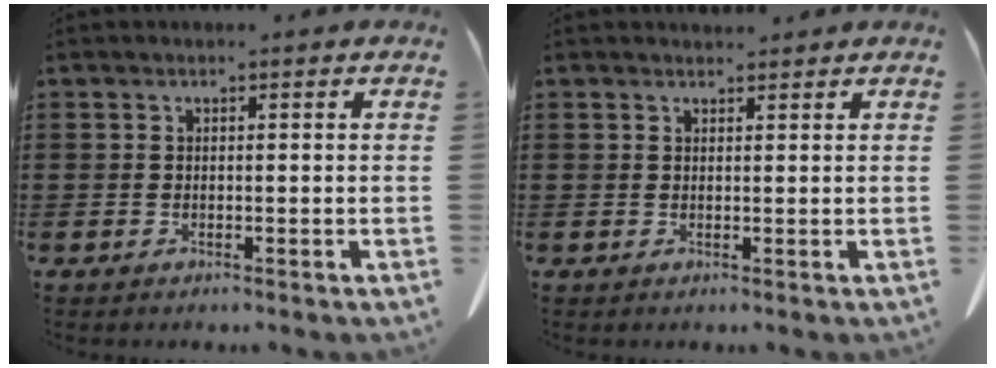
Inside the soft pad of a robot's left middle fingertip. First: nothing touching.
{"total": 1.0, "force": [1.0, 0.2, 0.2], "torque": [-0.005, 0.002, 0.019]}